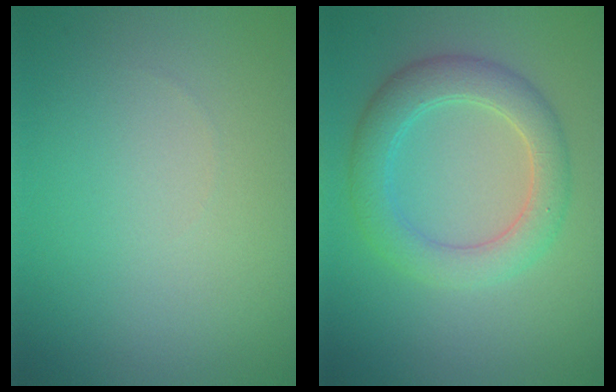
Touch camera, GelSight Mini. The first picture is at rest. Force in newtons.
{"total": 4.6, "press": 4.6, "slide": 0.2}